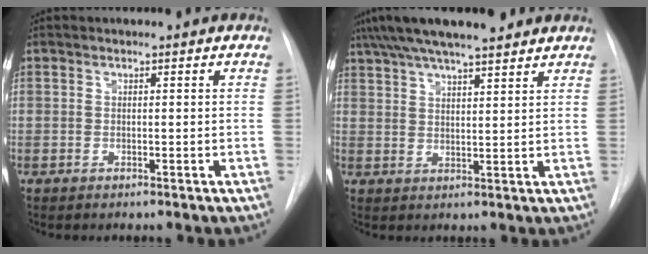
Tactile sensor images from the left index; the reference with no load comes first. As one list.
[{"total": 13.6, "force": [11.4, 2.0, 7.3], "torque": [-0.129, 0.038, 0.179]}]